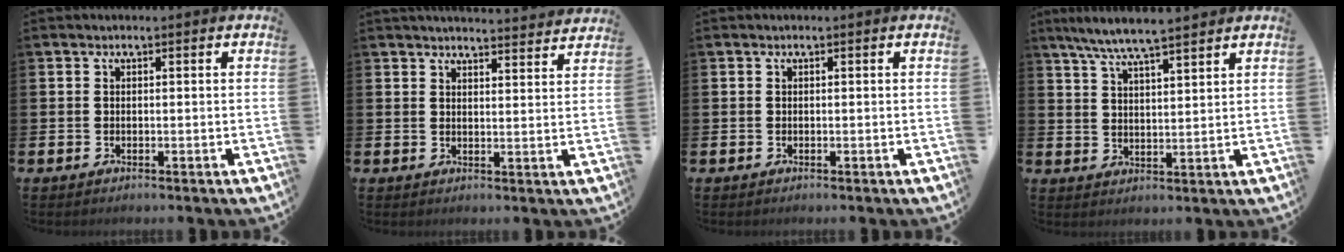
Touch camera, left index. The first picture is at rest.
{"total": 3.9, "force": [3.9, 0.0, 0.1], "torque": [0.001, -0.028, 0.069]}
{"total": 0.0}
{"total": 6.4, "force": [6.0, 0.1, 2.2], "torque": [-0.066, -0.020, 0.109]}